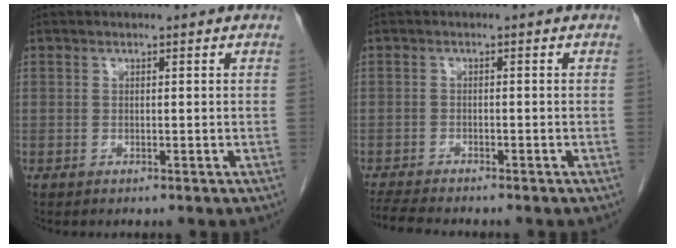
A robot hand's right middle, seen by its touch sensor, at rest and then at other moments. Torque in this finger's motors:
{"motor_torque": [0.45, -0.36, 0.01, 0.02]}